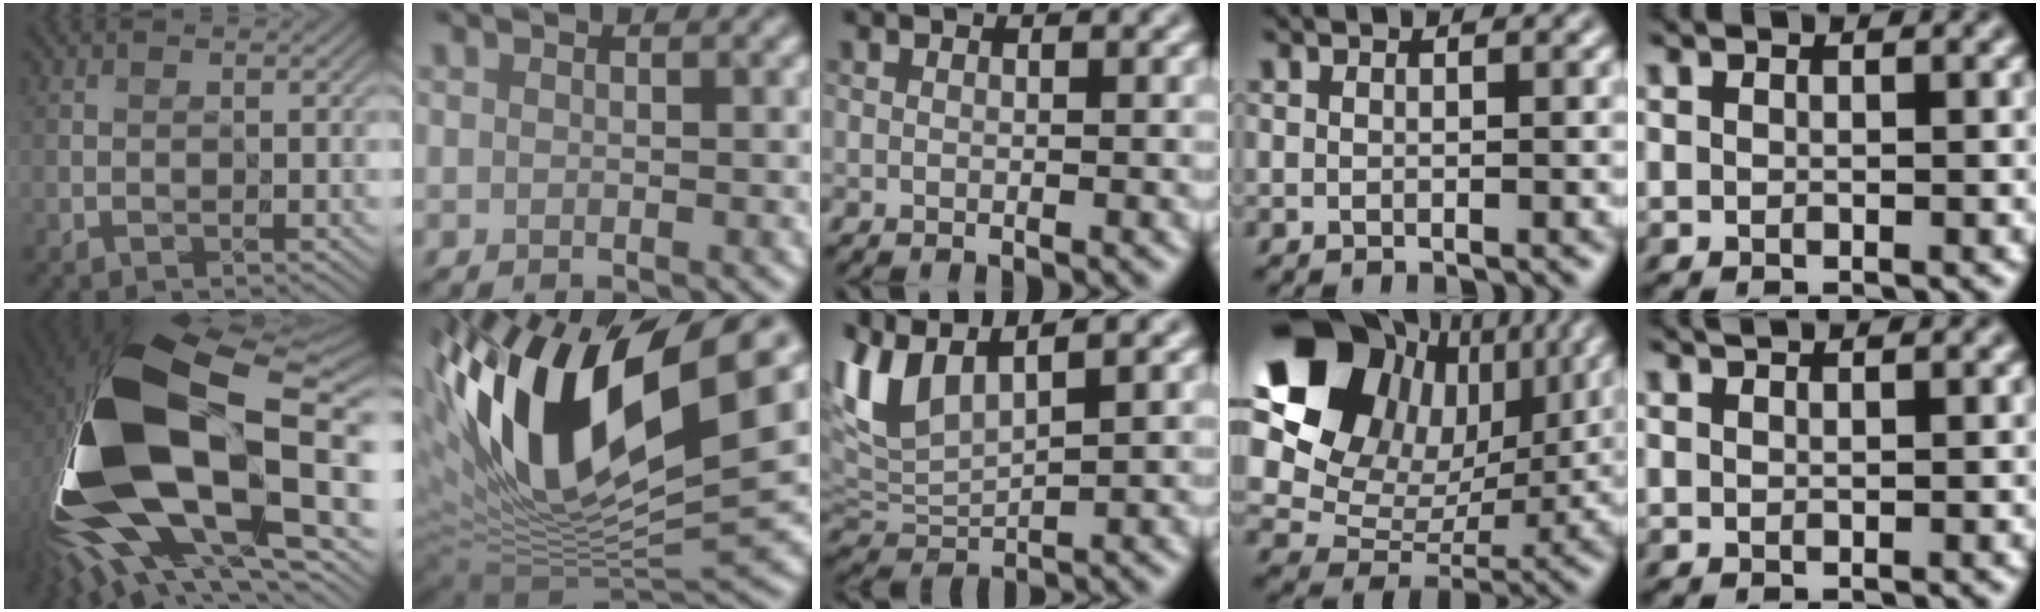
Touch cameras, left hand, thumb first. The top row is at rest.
{"thumb": {"total": 21.9, "force": [-1.4, 11.5, 18.6], "torque": [-0.417, -0.053, -0.015]}, "index": {"total": 15.8, "force": [4.5, 6.6, 13.7], "torque": [-0.277, 0.010, 0.098]}, "middle": {"total": 4.8, "force": [1.8, 2.0, 3.9], "torque": [-0.115, 0.014, 0.046]}, "ring": {"total": 12.6, "force": [5.4, 9.4, 6.5], "torque": [-0.153, 0.032, 0.103]}, "little": {"total": 1.0, "force": [1.0, 0.0, 0.3], "torque": [0.002, 0.007, 0.012]}}